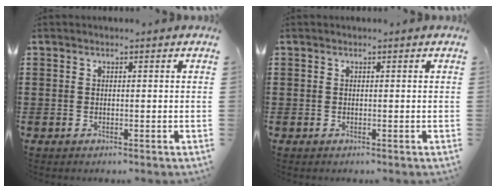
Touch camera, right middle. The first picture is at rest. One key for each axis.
{"total": 0.0}